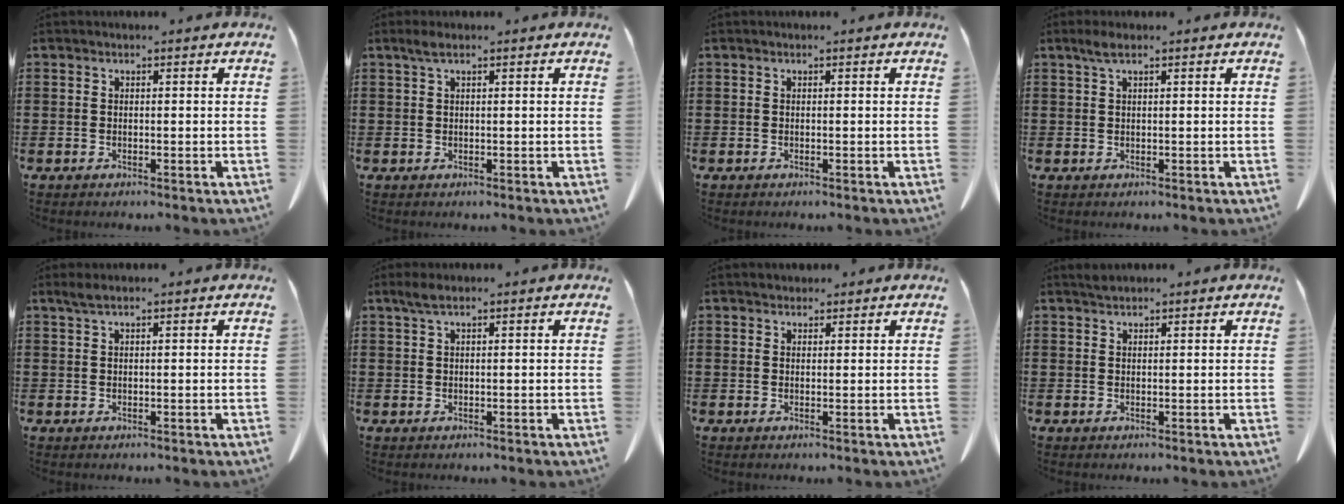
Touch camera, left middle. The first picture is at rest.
{"total": 1.3, "force": [0.6, 0.2, 1.2], "torque": [-0.024, 0.002, 0.010]}
{"total": 0.0}
{"total": 1.9, "force": [1.0, 0.4, 1.6], "torque": [-0.033, 0.004, 0.018]}
{"total": 1.3, "force": [0.8, 0.1, 1.0], "torque": [-0.021, 0.001, 0.016]}
{"total": 1.7, "force": [1.0, 0.3, 1.3], "torque": [-0.028, 0.002, 0.018]}
{"total": 1.1, "force": [1.0, 0.5, 0.0], "torque": [0.006, -0.001, 0.017]}
{"total": 1.0, "force": [0.9, 0.2, 0.3], "torque": [-0.007, 0.000, 0.018]}